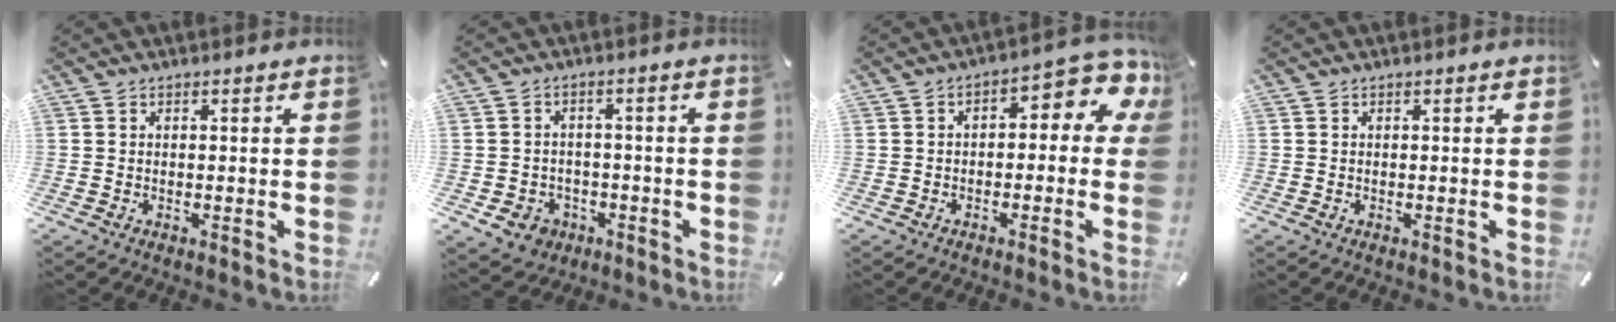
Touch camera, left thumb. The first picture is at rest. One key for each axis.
{"total": 6.1, "fx": -2.7, "fy": 5.1, "fz": 2.1, "tx": -0.046, "ty": 0.016, "tz": -0.052}
{"total": 6.6, "fx": 1.3, "fy": 3.4, "fz": 5.5, "tx": -0.066, "ty": -0.018, "tz": 0.014}
{"total": 0.0}